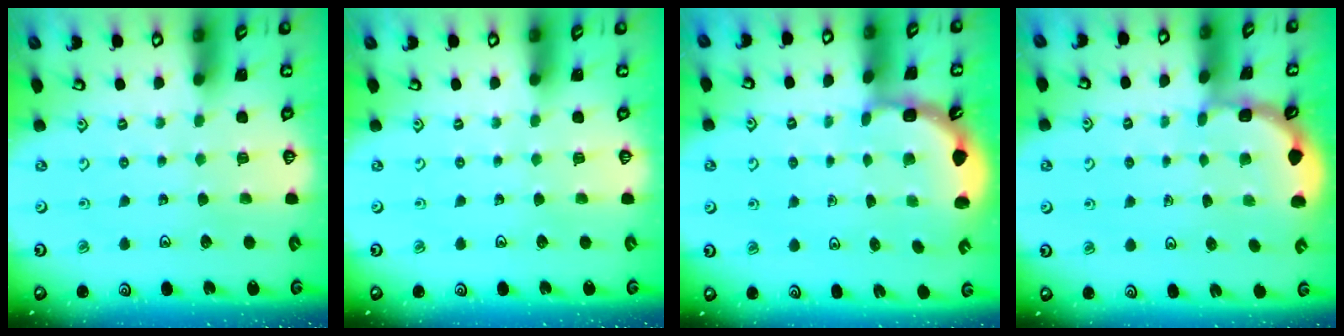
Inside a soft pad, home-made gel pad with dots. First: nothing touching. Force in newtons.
{"total": 0.0}
{"total": 2.1, "press": 1.9, "slide": 0.9}
{"total": 2.0, "press": 2.0, "slide": 0.1}